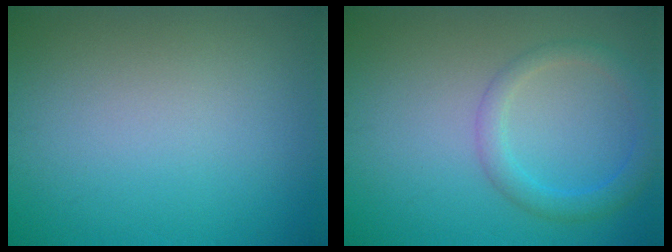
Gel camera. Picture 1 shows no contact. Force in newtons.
{"total": 2.8, "press": 2.8, "slide": 0.2}